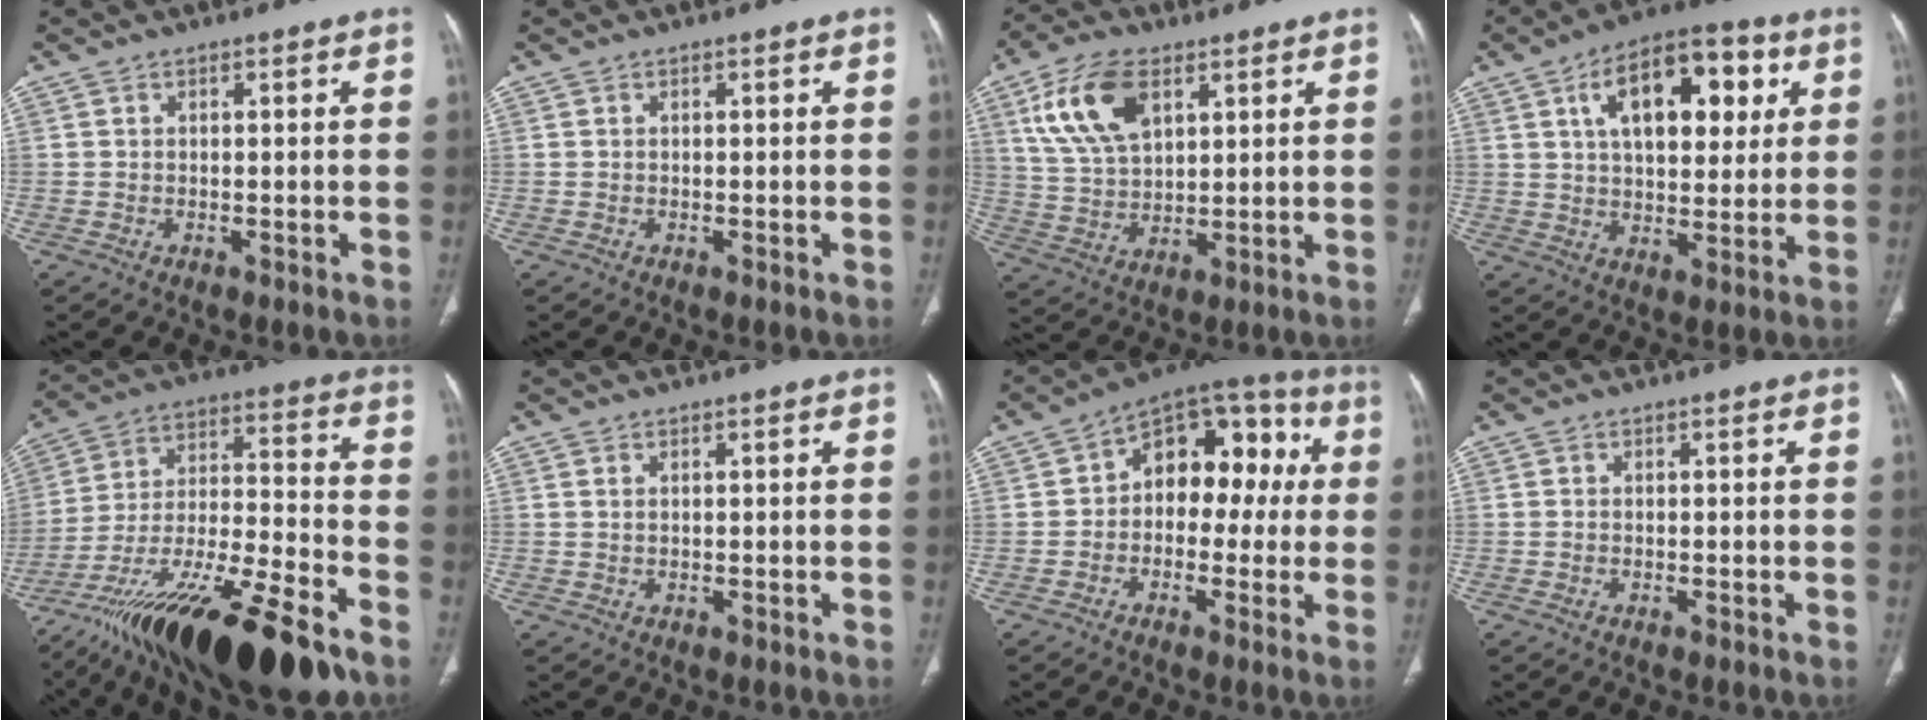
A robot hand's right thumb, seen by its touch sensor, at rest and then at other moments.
{"total": 0.0}
{"total": 13.5, "force": [6.0, 7.5, 9.5], "torque": [-0.173, -0.012, 0.120]}
{"total": 17.9, "force": [6.2, 9.4, 13.9], "torque": [-0.172, 0.000, 0.096]}
{"total": 28.4, "force": [-18.1, 7.8, 20.4], "torque": [-0.325, 0.050, -0.306]}
{"total": 0.5, "force": [0.3, 0.2, 0.4], "torque": [-0.010, 0.002, 0.008]}
{"total": 14.5, "force": [1.3, 9.6, 10.8], "torque": [-0.091, 0.051, 0.002]}
{"total": 0.0}